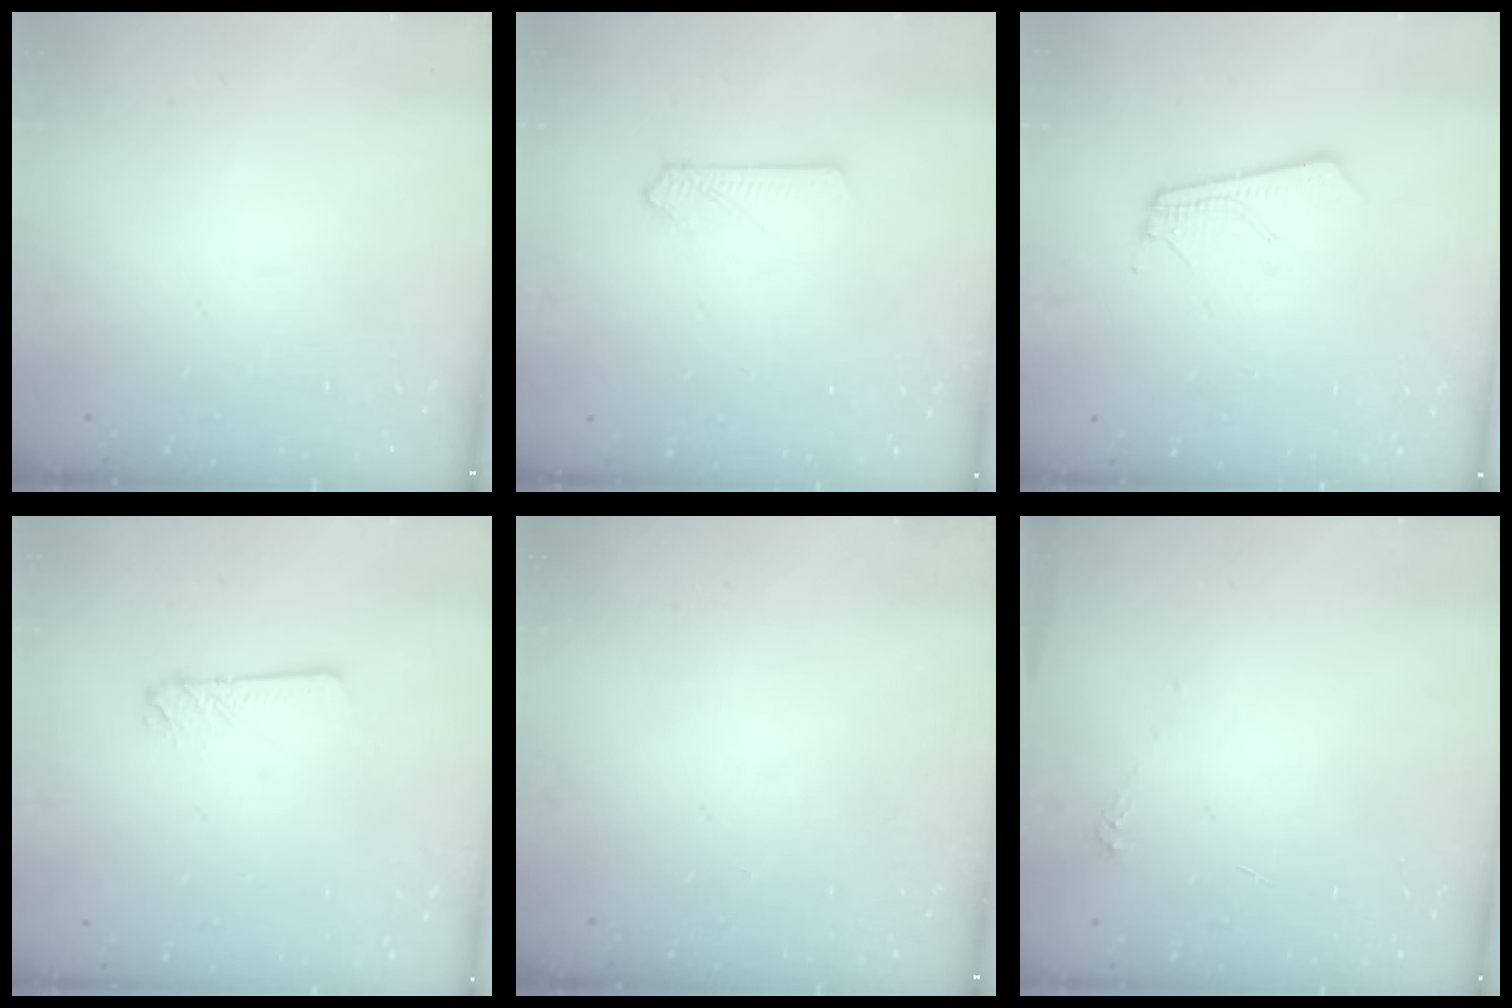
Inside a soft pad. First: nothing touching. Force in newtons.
{"total": 2.6, "press": 2.6, "slide": 0.3}
{"total": 3.7, "press": 3.7, "slide": 0.2}
{"total": 2.3, "press": 2.3, "slide": 0.3}
{"total": 0.0}
{"total": 2.5, "press": 2.5, "slide": 0.3}